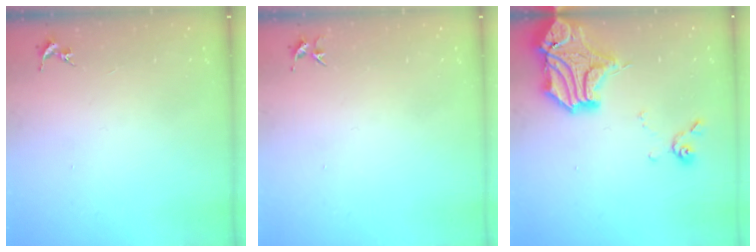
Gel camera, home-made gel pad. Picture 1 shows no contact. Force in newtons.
{"total": 3.7, "press": 3.7, "slide": 0.4}
{"total": 20.2, "press": 20.0, "slide": 2.5}